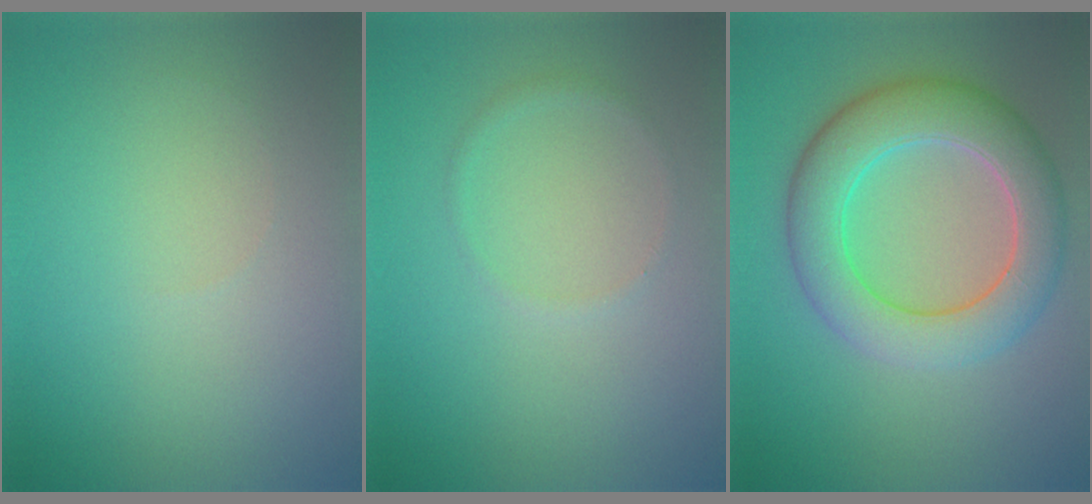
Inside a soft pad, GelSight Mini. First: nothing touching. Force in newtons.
{"total": 0.8, "press": 0.8, "slide": 0.2}
{"total": 8.3, "press": 8.3, "slide": 0.1}